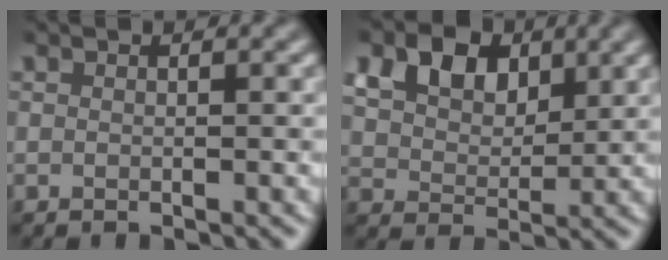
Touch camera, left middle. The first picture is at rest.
{"total": 6.7, "force": [3.4, 4.5, 3.6], "torque": [-0.084, 0.011, 0.053]}